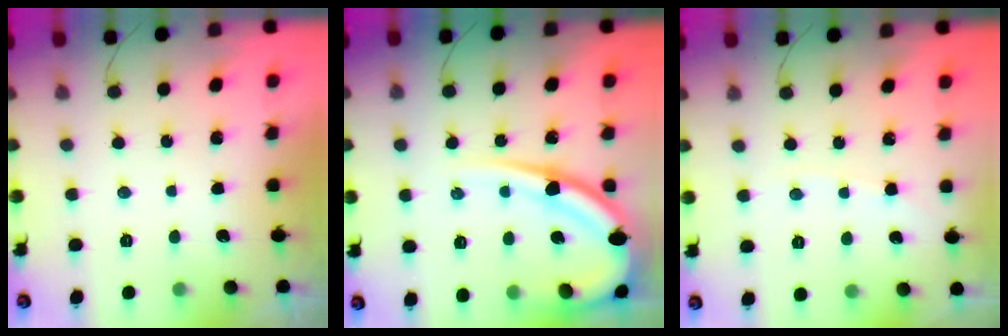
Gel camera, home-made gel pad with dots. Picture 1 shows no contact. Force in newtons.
{"total": 15.9, "press": 15.8, "slide": 1.5}
{"total": 1.8, "press": 1.8, "slide": 0.3}